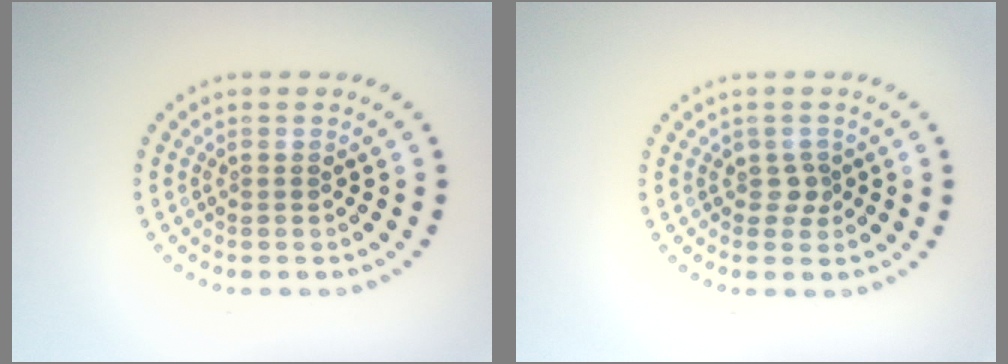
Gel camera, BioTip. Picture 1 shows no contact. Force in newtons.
{"total": 1.3, "press": 1.0, "slide": 0.8}